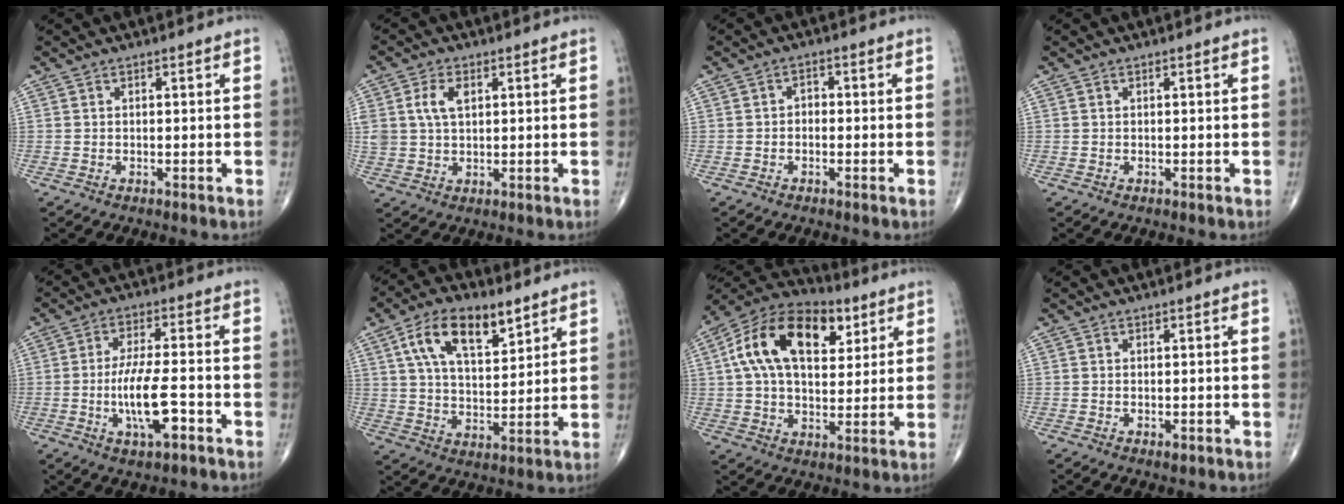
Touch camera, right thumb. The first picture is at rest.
{"total": 6.1, "force": [1.8, 3.8, 4.4], "torque": [-0.089, 0.001, 0.037]}
{"total": 1.7, "force": [-0.6, 1.3, 1.0], "torque": [-0.003, 0.009, -0.017]}
{"total": 0.0}
{"total": 10.0, "force": [-3.1, 2.9, 9.1], "torque": [-0.172, 0.013, -0.053]}
{"total": 13.9, "force": [6.9, 6.7, 10.0], "torque": [-0.154, -0.019, 0.125]}
{"total": 20.3, "force": [6.7, 12.0, 14.9], "torque": [-0.237, 0.006, 0.104]}
{"total": 1.1, "force": [-0.4, 0.5, 0.9], "torque": [-0.014, -0.003, -0.004]}